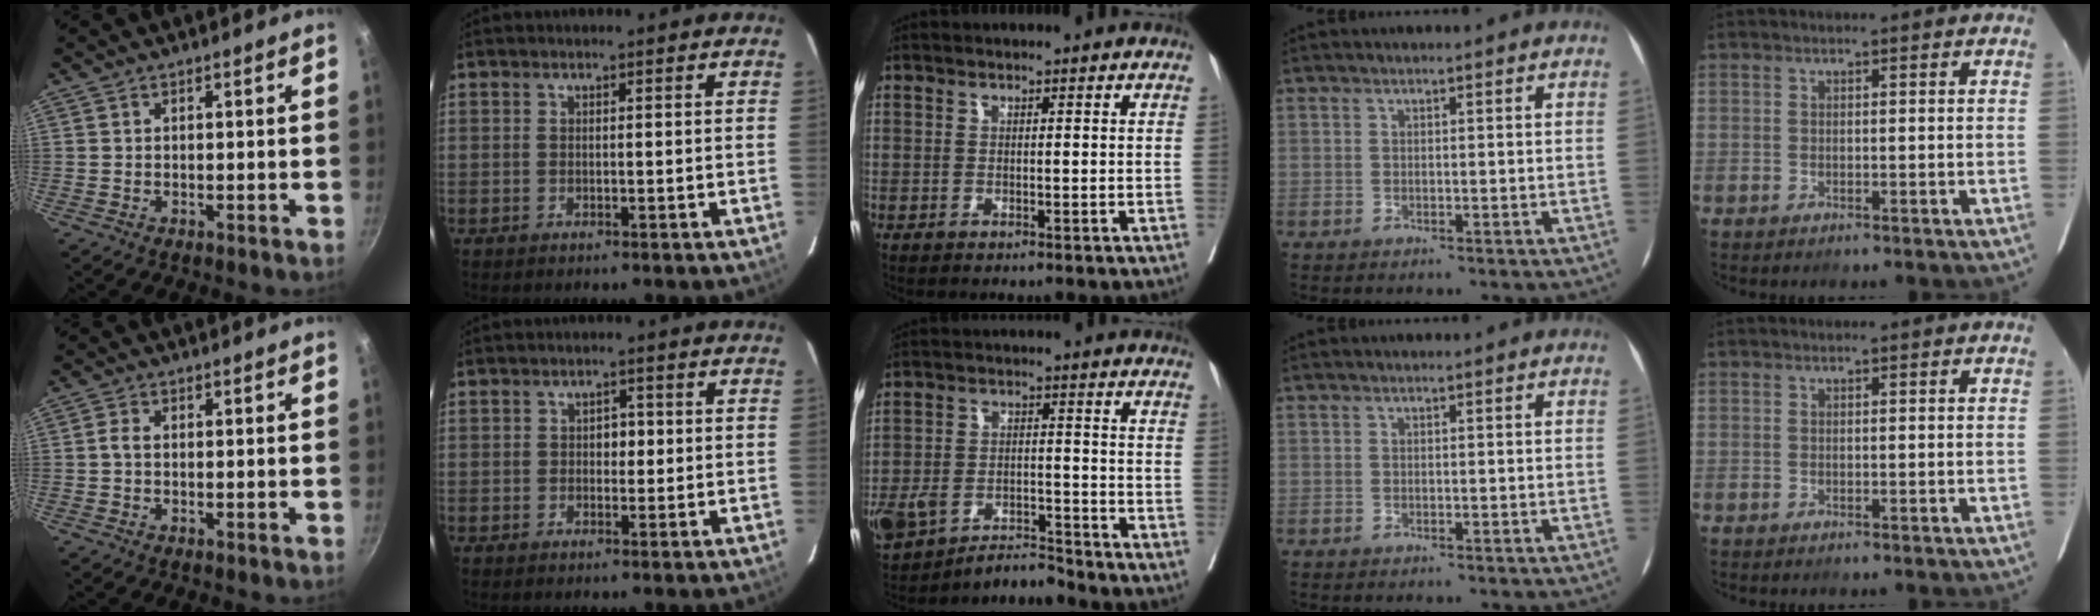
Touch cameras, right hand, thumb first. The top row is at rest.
{"thumb": {"total": 1.7, "force": [-0.1, 1.0, 1.4], "torque": [-0.026, 0.002, -0.006]}, "index": {"total": 2.3, "force": [0.1, 1.5, 1.7], "torque": [-0.024, 0.007, 0.001]}, "middle": {"total": 6.5, "force": [-5.8, 2.1, 2.1], "torque": [-0.043, 0.020, -0.102]}}